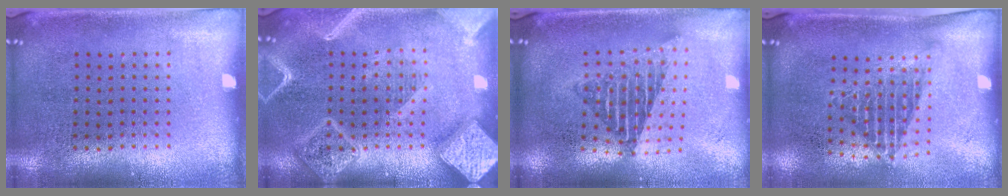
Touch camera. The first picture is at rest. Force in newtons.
{"total": 4.0, "press": 4.0, "slide": 0.5}
{"total": 1.9, "press": 1.5, "slide": 1.1}
{"total": 1.4, "press": 1.1, "slide": 0.9}